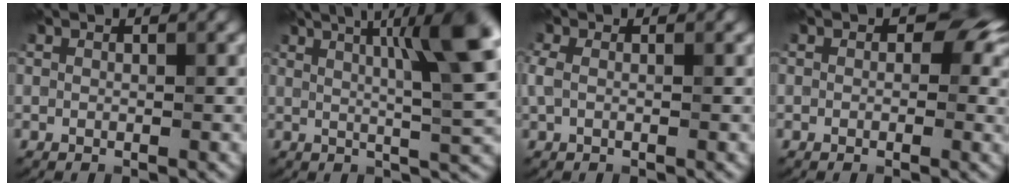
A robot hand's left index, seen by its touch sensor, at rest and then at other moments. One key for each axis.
{"total": 9.6, "fx": 3.0, "fy": 1.9, "fz": 8.9, "tx": -0.100, "ty": 0.019, "tz": 0.041}
{"total": 1.6, "fx": 0.0, "fy": 1.1, "fz": 1.2, "tx": -0.031, "ty": 0.007, "tz": -0.007}
{"total": 4.1, "fx": 0.4, "fy": 3.0, "fz": 2.7, "tx": 0.000, "ty": 0.008, "tz": -0.008}